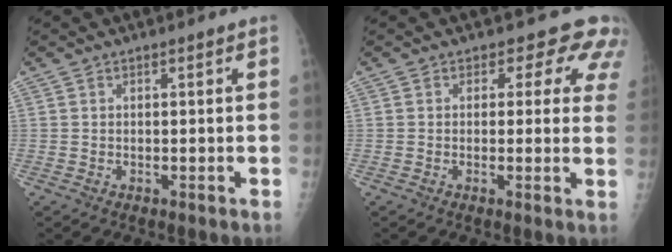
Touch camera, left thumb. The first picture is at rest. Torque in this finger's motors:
{"motor_torque": [-0.15, 0.07, -0.10, -0.24, 0.06]}